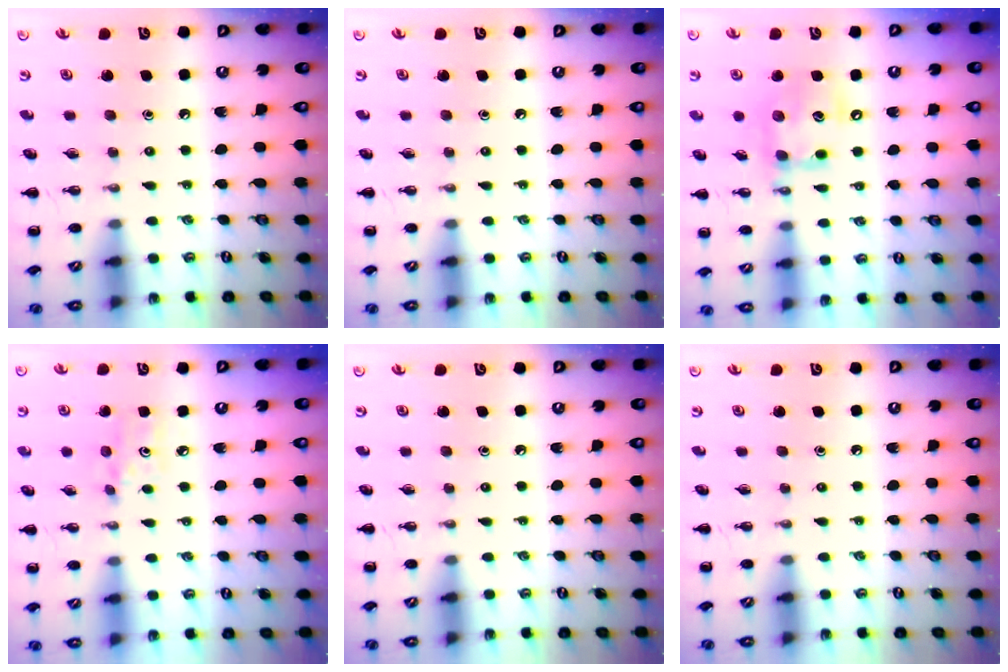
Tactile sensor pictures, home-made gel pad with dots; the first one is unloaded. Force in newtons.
{"total": 0.0}
{"total": 12.6, "press": 12.5, "slide": 1.9}
{"total": 5.3, "press": 5.0, "slide": 1.6}
{"total": 0.0}
{"total": 0.0}